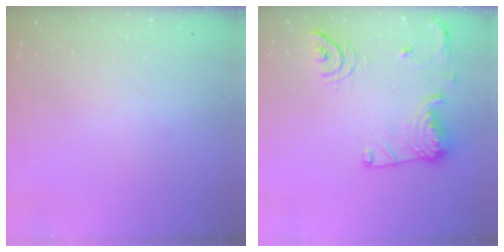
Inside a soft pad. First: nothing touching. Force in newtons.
{"total": 16.1, "press": 15.5, "slide": 4.2}